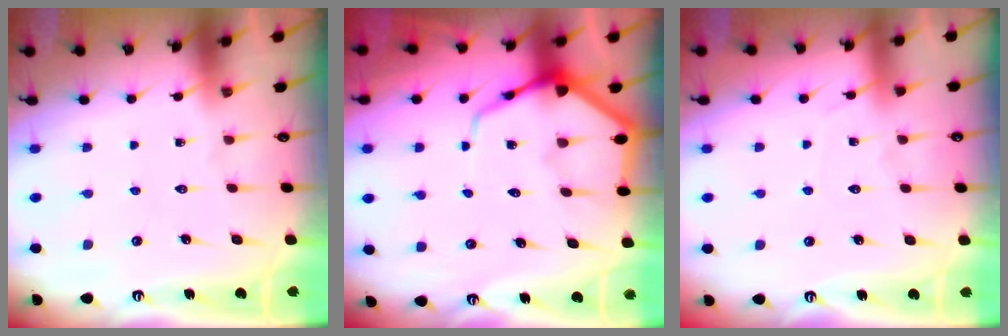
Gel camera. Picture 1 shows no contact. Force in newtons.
{"total": 7.8, "press": 7.7, "slide": 1.0}
{"total": 3.6, "press": 3.5, "slide": 0.5}